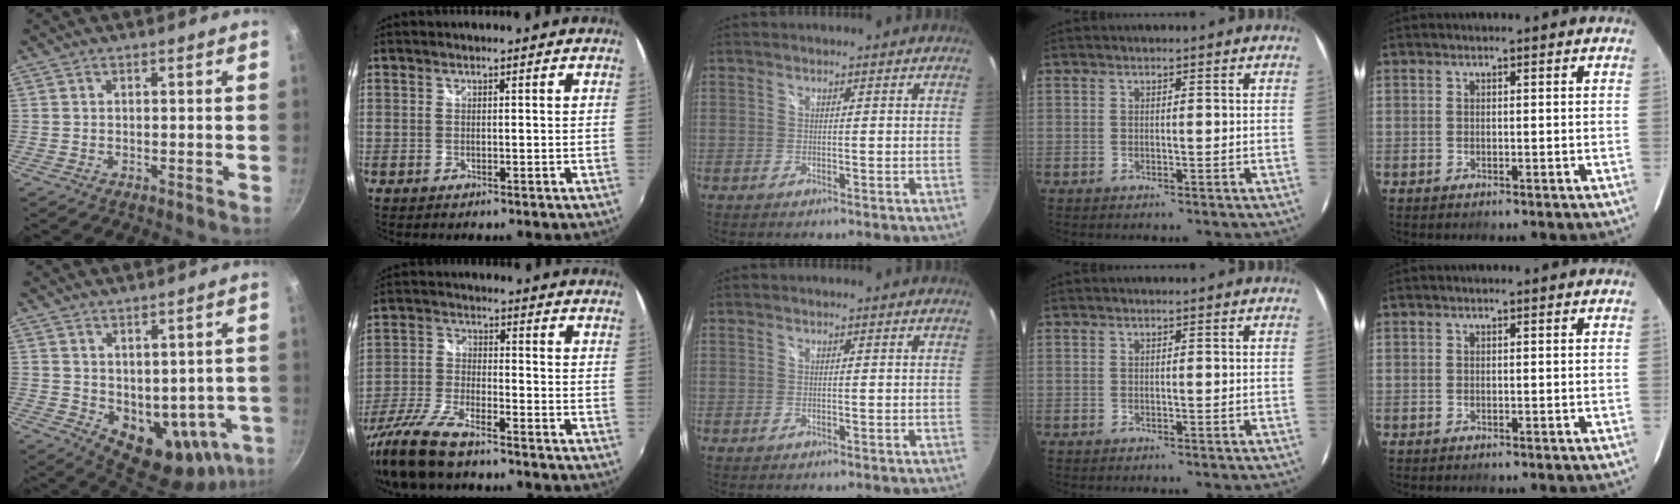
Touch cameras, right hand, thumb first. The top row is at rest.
{"thumb": {"total": 13.4, "force": [-0.8, 9.2, 9.7], "torque": [-0.096, -0.008, 0.021]}, "index": {"total": 13.6, "force": [-10.7, 3.2, 7.9], "torque": [-0.173, -0.030, -0.209]}}